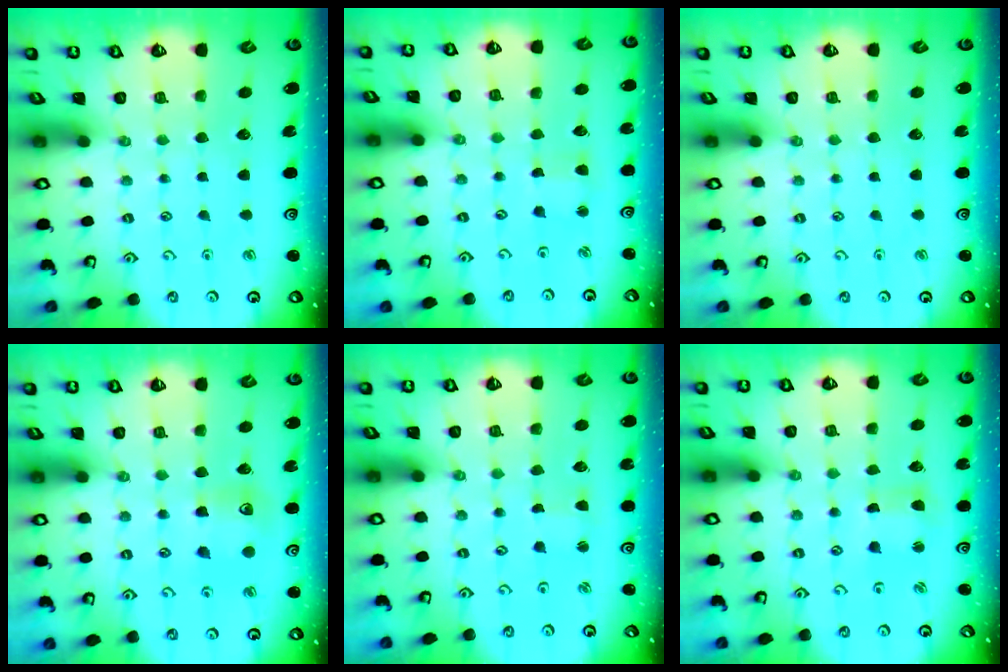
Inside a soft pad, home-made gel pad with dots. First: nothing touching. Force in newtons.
{"total": 2.4, "press": 2.4, "slide": 0.4}
{"total": 0.0}
{"total": 8.8, "press": 8.8, "slide": 0.8}
{"total": 1.6, "press": 1.6, "slide": 0.3}
{"total": 2.7, "press": 2.7, "slide": 0.3}